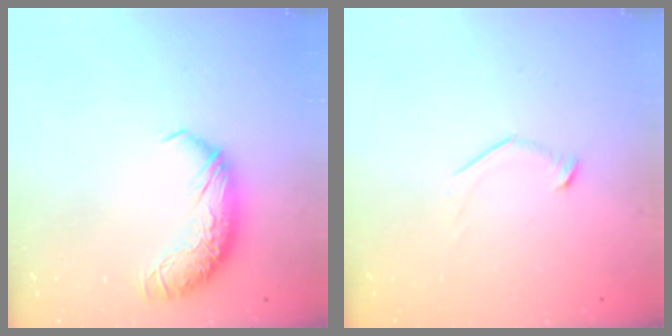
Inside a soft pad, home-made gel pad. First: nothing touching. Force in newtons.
{"total": 7.2, "press": 7.2, "slide": 0.8}